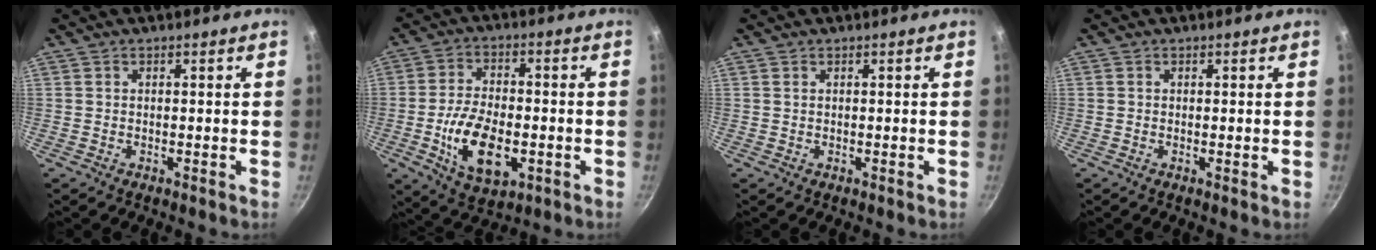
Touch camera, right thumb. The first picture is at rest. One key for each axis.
{"total": 13.5, "fx": -3.4, "fy": 7.4, "fz": 10.7, "tx": -0.182, "ty": 0.010, "tz": -0.054}
{"total": 0.0}
{"total": 0.0}